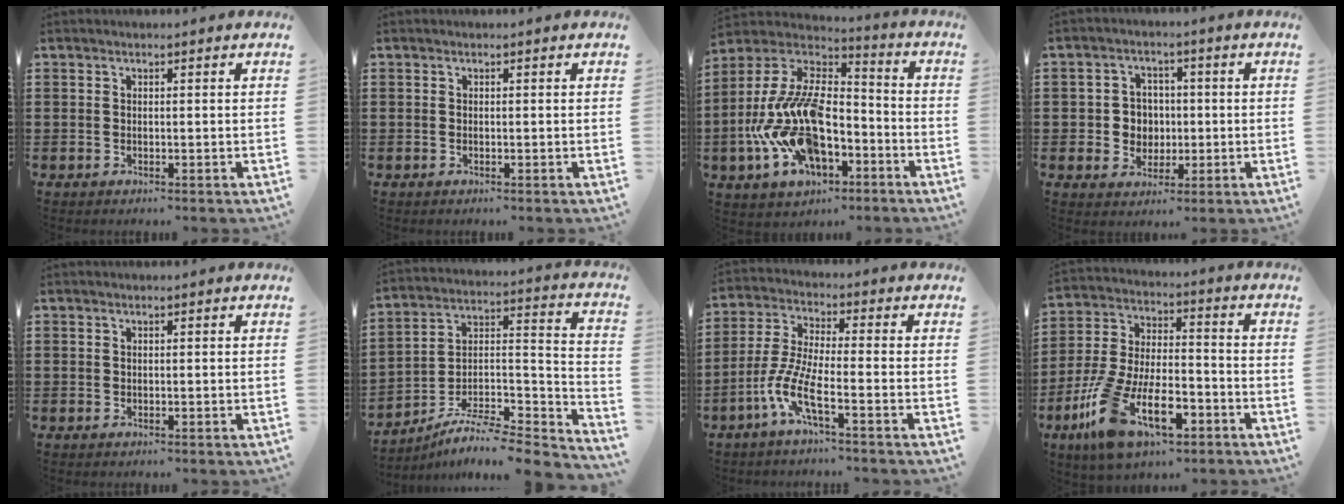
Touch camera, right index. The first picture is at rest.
{"total": 0.0}
{"total": 15.6, "force": [-5.7, 8.2, 11.9], "torque": [-0.287, -0.008, -0.115]}
{"total": 4.7, "force": [-0.3, 4.5, 1.3], "torque": [-0.035, 0.012, -0.010]}
{"total": 0.0}
{"total": 6.9, "force": [-5.9, 1.6, 3.3], "torque": [-0.051, 0.002, -0.115]}
{"total": 7.7, "force": [-4.2, 1.3, 6.2], "torque": [-0.161, -0.016, -0.090]}
{"total": 15.0, "force": [-7.3, 6.8, 11.2], "torque": [-0.243, 0.013, -0.130]}